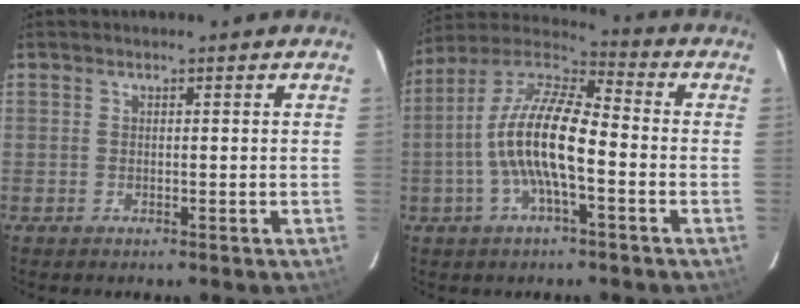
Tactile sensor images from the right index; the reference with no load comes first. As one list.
[{"total": 13.5, "force": [-3.0, 3.7, 12.6], "torque": [-0.247, 0.005, -0.062]}]